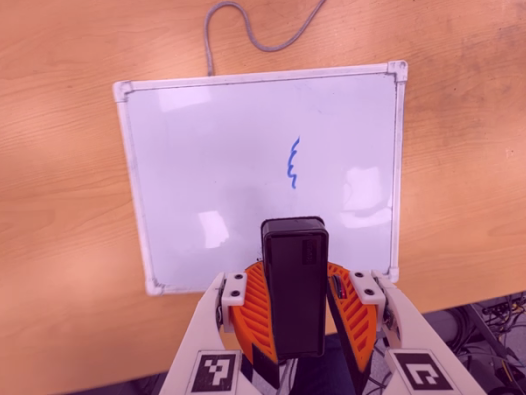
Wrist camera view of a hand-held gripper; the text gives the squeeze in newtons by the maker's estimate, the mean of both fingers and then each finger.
{"total": 8.3, "left": 9.1, "right": 7.5}